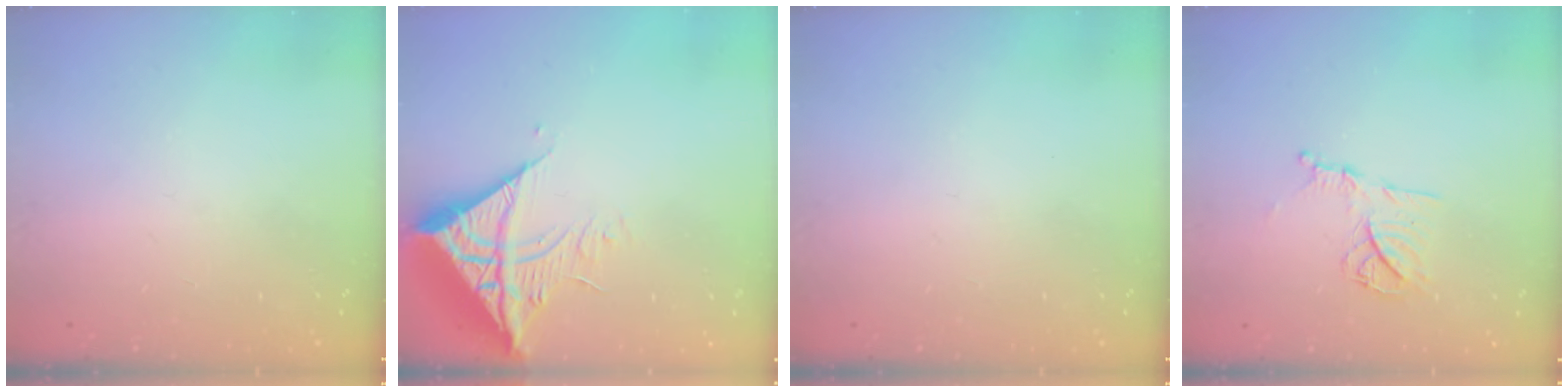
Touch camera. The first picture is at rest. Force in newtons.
{"total": 11.2, "press": 11.1, "slide": 1.4}
{"total": 0.0}
{"total": 11.0, "press": 10.9, "slide": 1.1}